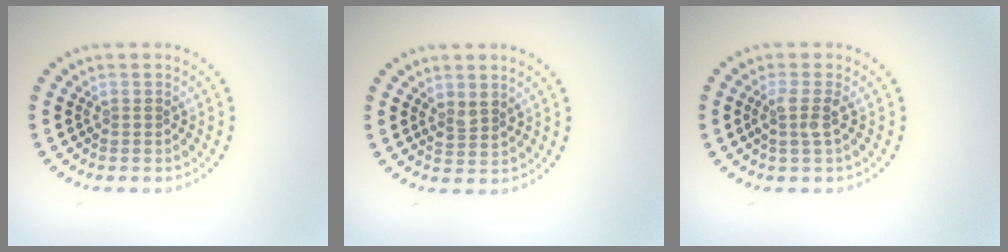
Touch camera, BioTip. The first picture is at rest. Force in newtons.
{"total": 1.3, "press": 1.1, "slide": 0.7}
{"total": 1.7, "press": 1.3, "slide": 1.2}